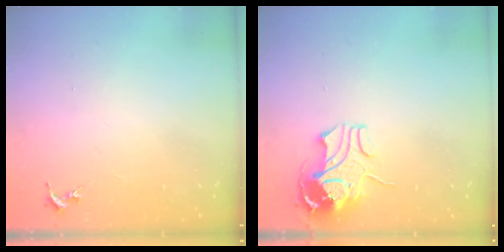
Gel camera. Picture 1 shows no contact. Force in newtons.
{"total": 10.9, "press": 10.9, "slide": 1.1}